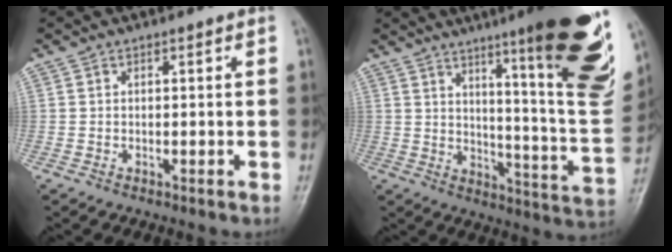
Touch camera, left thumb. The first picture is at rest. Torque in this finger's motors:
{"motor_torque": [2.46, 1.53, 1.34, -1.16, 0.22]}